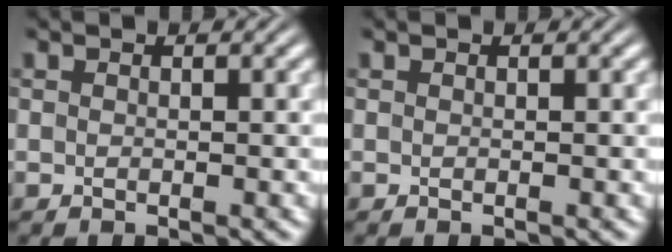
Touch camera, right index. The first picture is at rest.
{"total": 0.0}